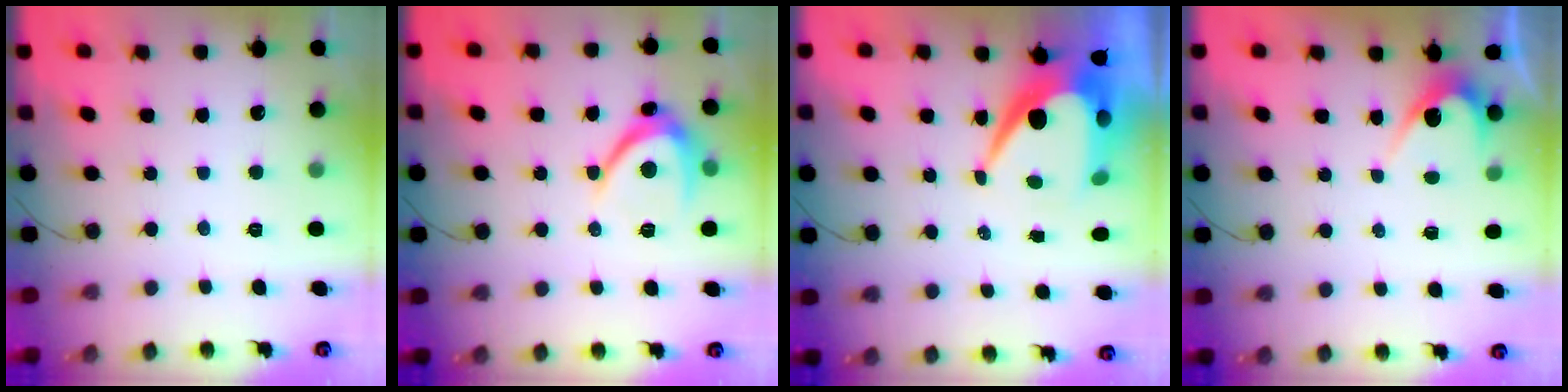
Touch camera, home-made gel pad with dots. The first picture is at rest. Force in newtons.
{"total": 6.9, "press": 6.9, "slide": 0.7}
{"total": 11.8, "press": 11.8, "slide": 1.0}
{"total": 3.0, "press": 3.0, "slide": 0.2}